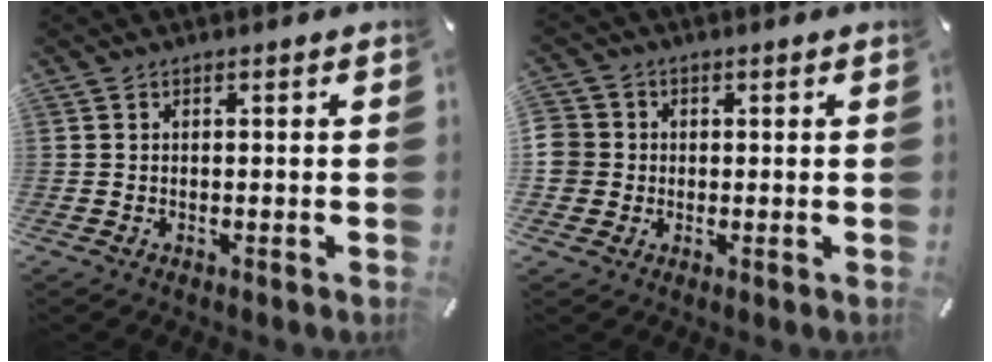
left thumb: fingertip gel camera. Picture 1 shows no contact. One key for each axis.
{"total": 5.6, "fx": 0.2, "fy": 5.6, "fz": 0.8, "tx": -0.032, "ty": 0.007, "tz": 0.003}